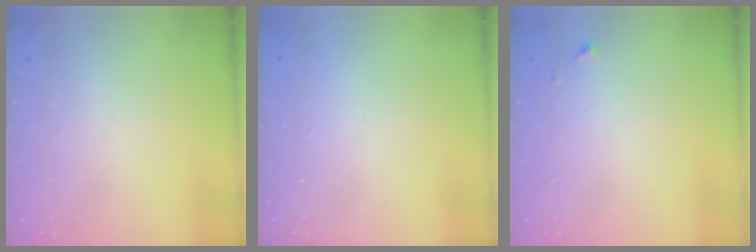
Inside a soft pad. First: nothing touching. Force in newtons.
{"total": 1.7, "press": 1.6, "slide": 0.1}
{"total": 3.8, "press": 3.8, "slide": 0.5}